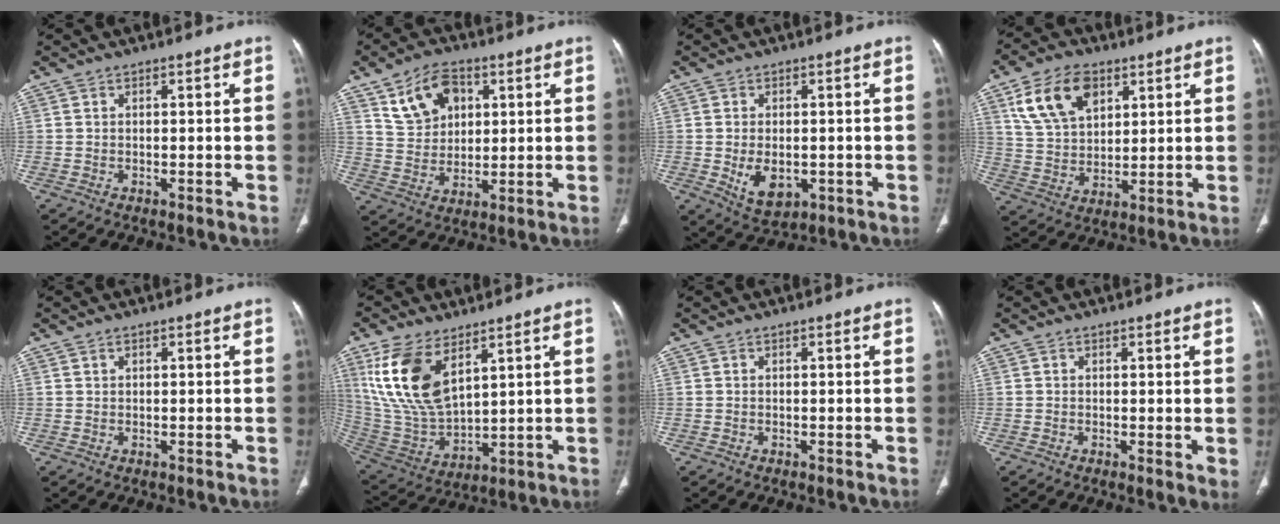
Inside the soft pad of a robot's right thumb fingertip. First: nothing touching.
{"total": 10.7, "force": [4.7, 7.5, 5.9], "torque": [-0.075, -0.011, 0.090]}
{"total": 6.8, "force": [-1.3, 4.3, 5.1], "torque": [-0.074, -0.007, -0.008]}
{"total": 13.2, "force": [6.2, 8.3, 8.1], "torque": [-0.126, -0.014, 0.122]}
{"total": 0.6, "force": [0.4, 0.4, 0.3], "torque": [-0.003, -0.001, 0.006]}
{"total": 16.1, "force": [7.7, 8.1, 11.7], "torque": [-0.225, -0.029, 0.169]}
{"total": 0.0}
{"total": 1.8, "force": [0.4, 0.6, 1.6], "torque": [-0.028, -0.009, 0.004]}